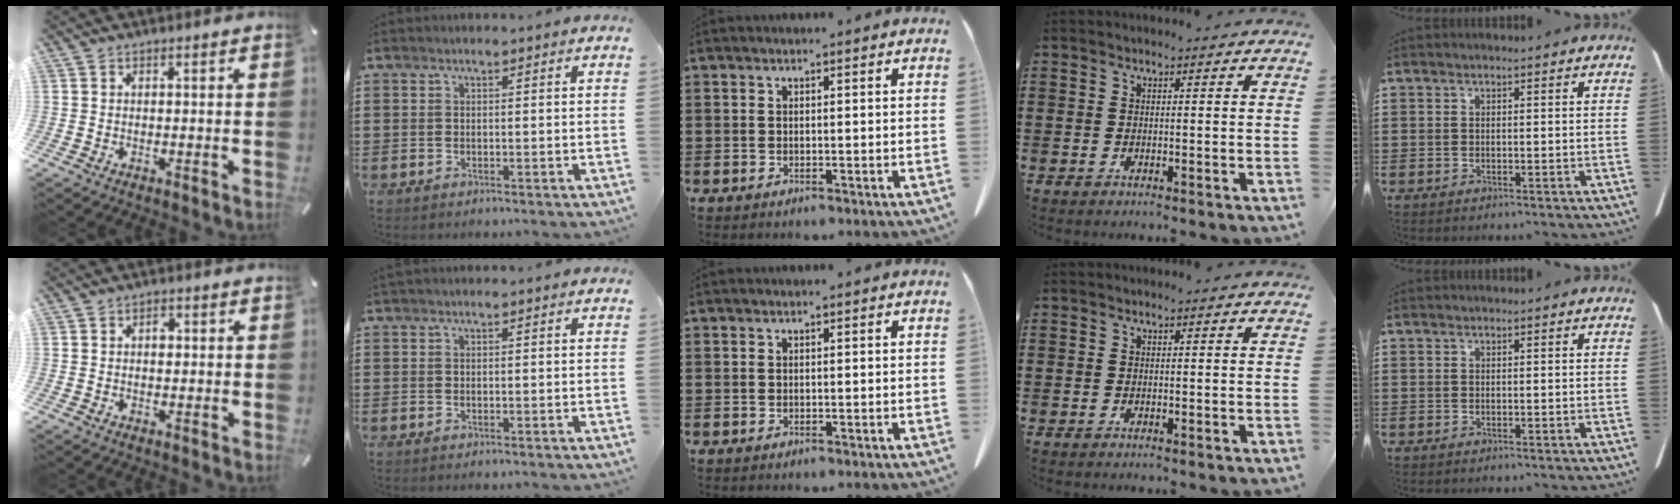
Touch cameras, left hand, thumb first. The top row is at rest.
{"thumb": {"total": 1.9, "force": [0.1, 1.4, 1.3], "torque": [-0.002, -0.003, -0.005]}}